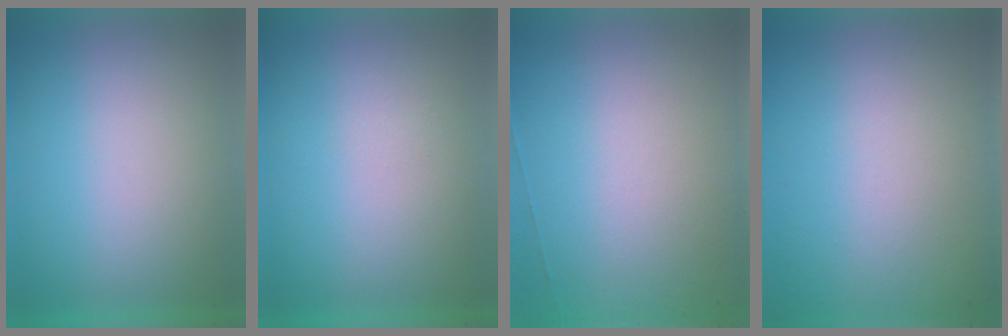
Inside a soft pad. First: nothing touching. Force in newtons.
{"total": 1.2}
{"total": 6.6}
{"total": 6.0}